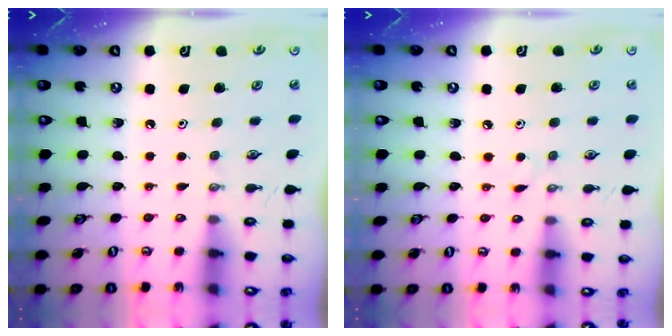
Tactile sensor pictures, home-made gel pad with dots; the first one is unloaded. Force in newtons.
{"total": 2.1, "press": 2.1, "slide": 0.3}